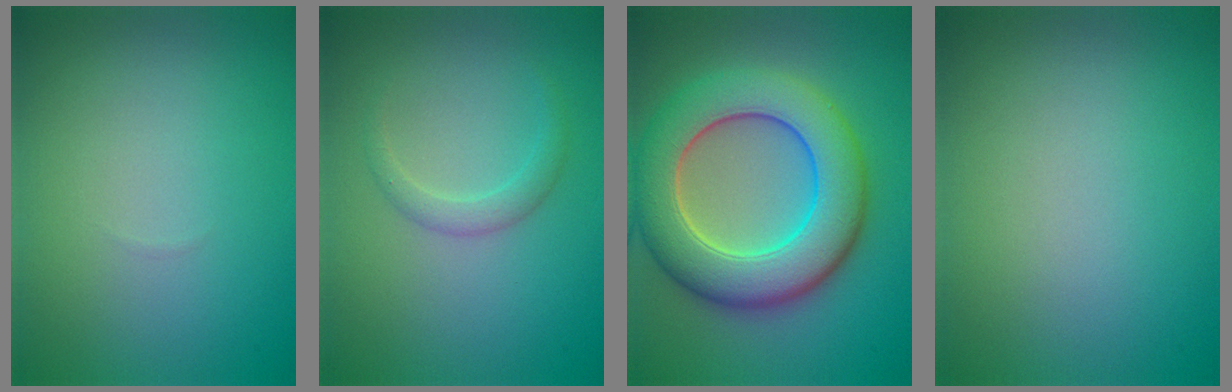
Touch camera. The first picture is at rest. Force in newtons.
{"total": 1.5, "press": 1.5, "slide": 0.0}
{"total": 10.1, "press": 10.1, "slide": 0.4}
{"total": 0.0}